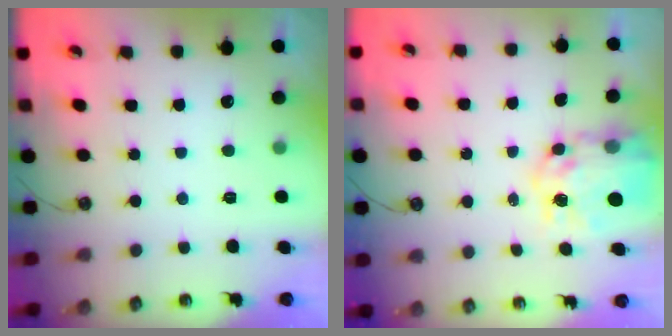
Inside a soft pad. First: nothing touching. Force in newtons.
{"total": 11.7, "press": 11.6, "slide": 1.0}